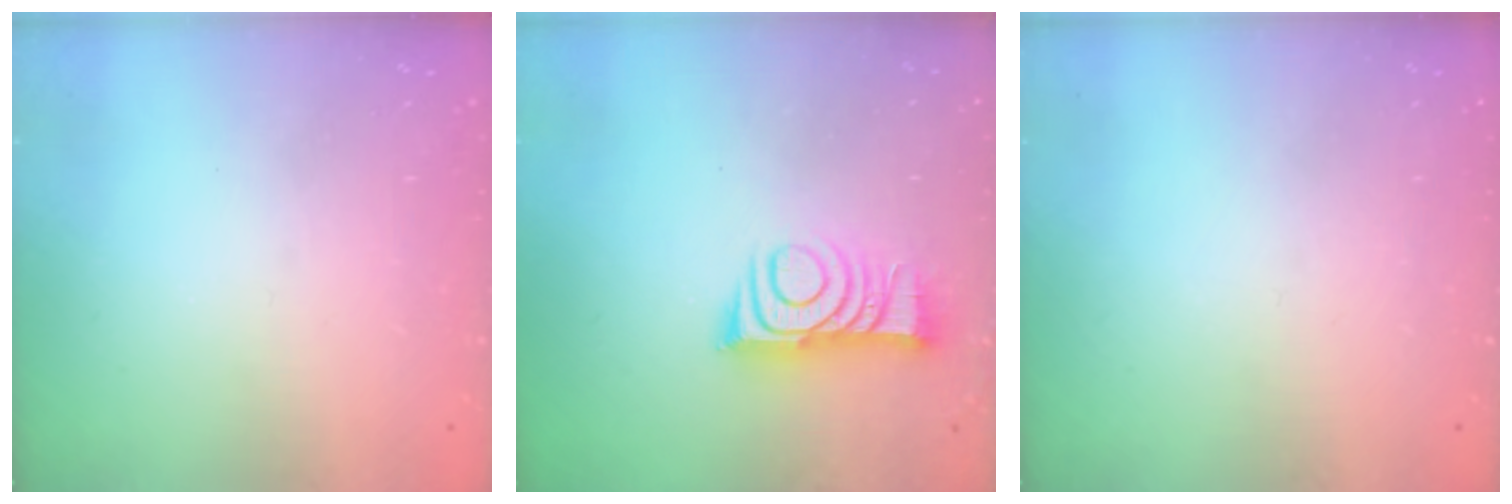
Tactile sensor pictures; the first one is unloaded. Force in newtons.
{"total": 10.2, "press": 10.2, "slide": 0.4}
{"total": 0.0}